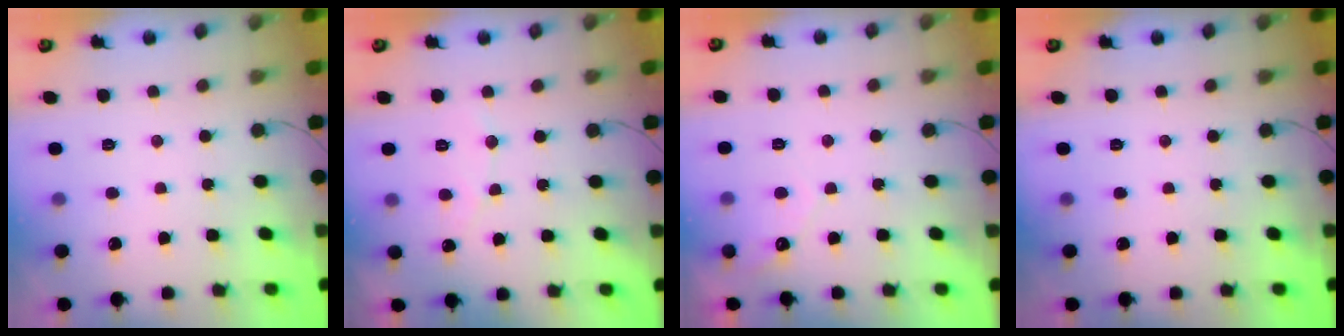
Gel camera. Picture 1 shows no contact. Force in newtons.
{"total": 3.8, "press": 3.8, "slide": 0.3}
{"total": 3.0, "press": 3.0, "slide": 0.1}
{"total": 0.0}